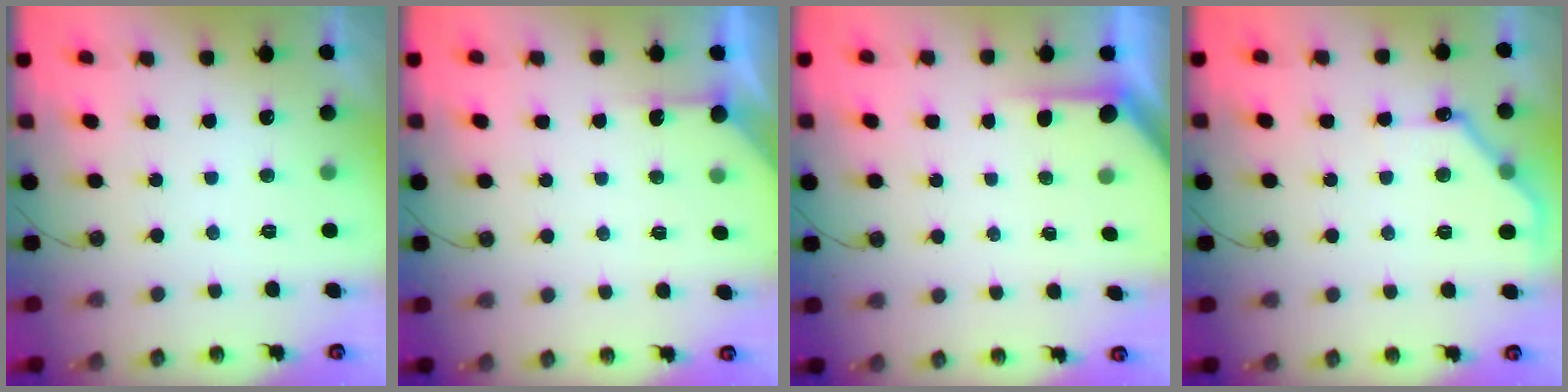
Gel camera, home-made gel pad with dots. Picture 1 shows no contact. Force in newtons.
{"total": 2.6, "press": 2.6, "slide": 0.3}
{"total": 2.8, "press": 2.8, "slide": 0.2}
{"total": 10.3, "press": 10.3, "slide": 0.4}